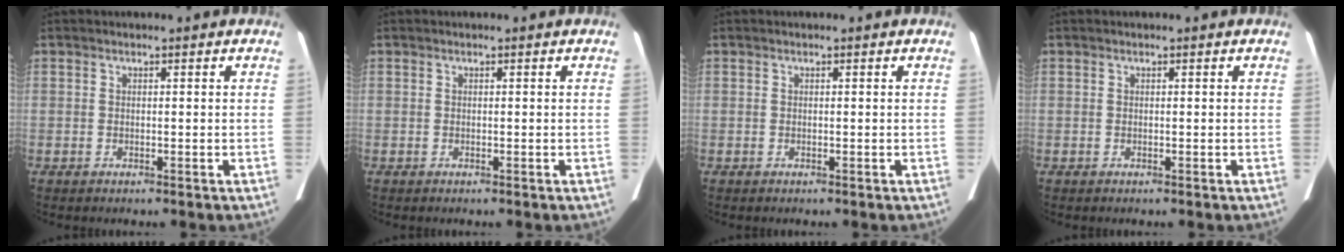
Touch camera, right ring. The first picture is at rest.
{"total": 0.0}
{"total": 0.0}
{"total": 0.0}